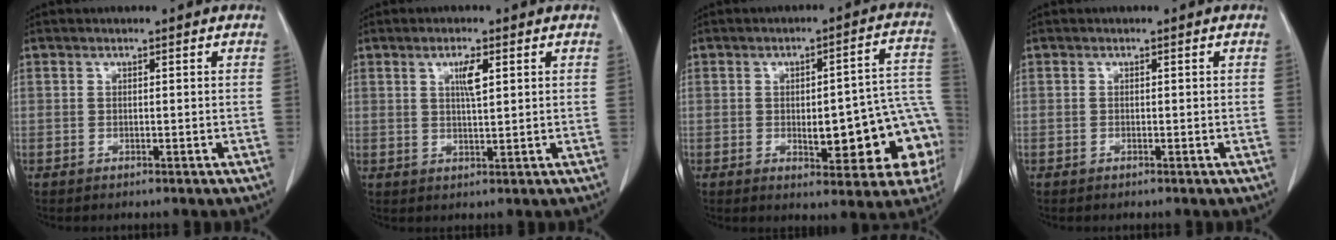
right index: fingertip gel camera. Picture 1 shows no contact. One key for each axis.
{"total": 3.3, "fx": 1.3, "fy": 0.5, "fz": 3.0, "tx": -0.055, "ty": -0.001, "tz": 0.022}
{"total": 16.4, "fx": -3.4, "fy": 5.2, "fz": 15.2, "tx": -0.120, "ty": 0.041, "tz": -0.023}
{"total": 0.0}